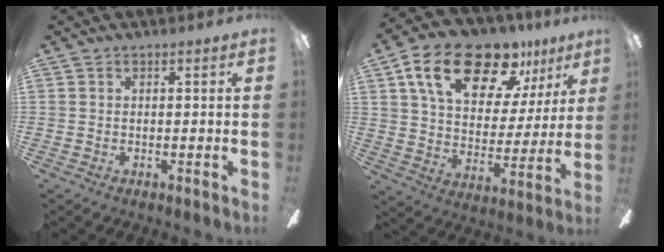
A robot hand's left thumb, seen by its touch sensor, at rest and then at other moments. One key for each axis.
{"total": 21.7, "fx": 13.2, "fy": 10.8, "fz": 13.3, "tx": -0.223, "ty": -0.061, "tz": 0.228}